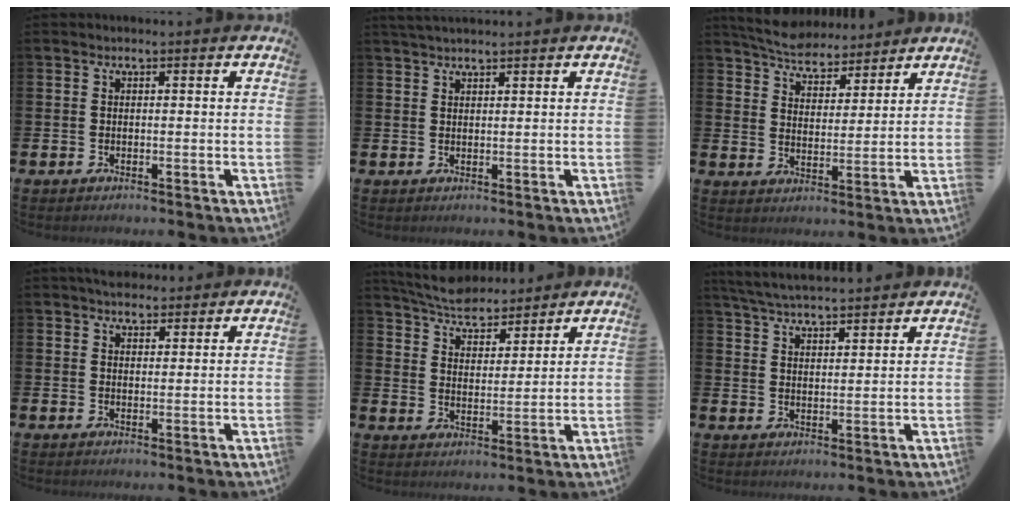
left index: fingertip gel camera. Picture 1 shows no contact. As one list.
[{"total": 1.9, "force": [1.8, 0.2, 0.5], "torque": [-0.013, 0.001, 0.034]}, {"total": 5.7, "force": [5.5, 1.4, 0.5], "torque": [-0.041, -0.030, 0.099]}, {"total": 3.7, "force": [3.3, 1.5, 0.3], "torque": [-0.007, -0.010, 0.061]}, {"total": 5.8, "force": [5.6, 1.3, 0.8], "torque": [-0.046, -0.030, 0.101]}, {"total": 5.1, "force": [5.1, 0.1, 0.7], "torque": [-0.037, -0.023, 0.092]}]